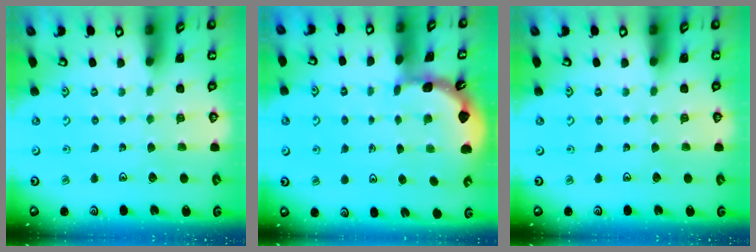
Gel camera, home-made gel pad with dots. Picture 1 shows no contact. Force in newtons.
{"total": 1.7, "press": 1.7, "slide": 0.1}
{"total": 0.0}